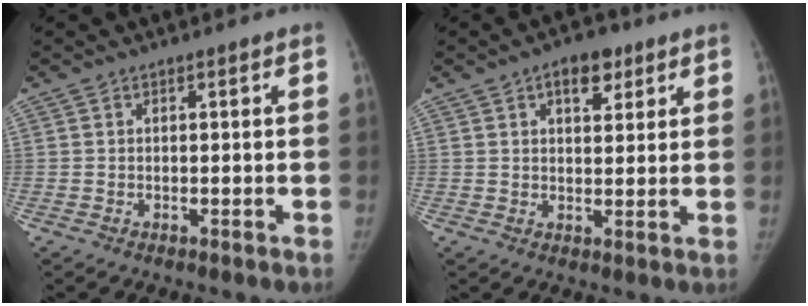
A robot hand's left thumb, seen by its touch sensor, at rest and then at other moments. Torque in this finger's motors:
{"motor_torque": [0.22, -0.12, 0.59, -0.62, 0.13]}